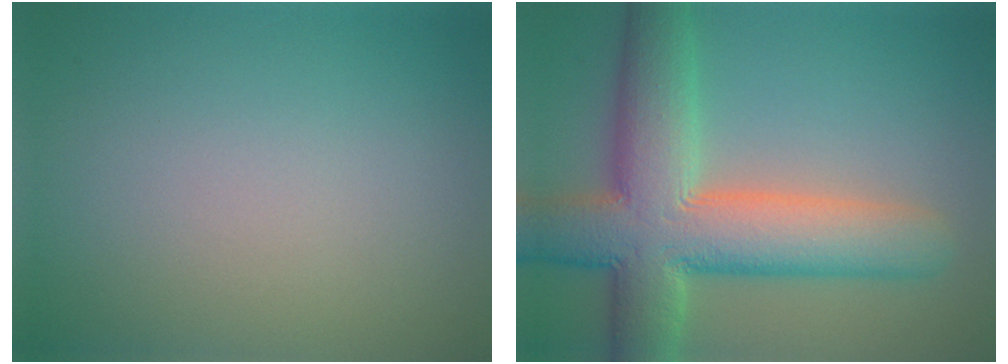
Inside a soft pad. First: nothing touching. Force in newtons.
{"total": 10.9, "press": 10.9, "slide": 0.7}